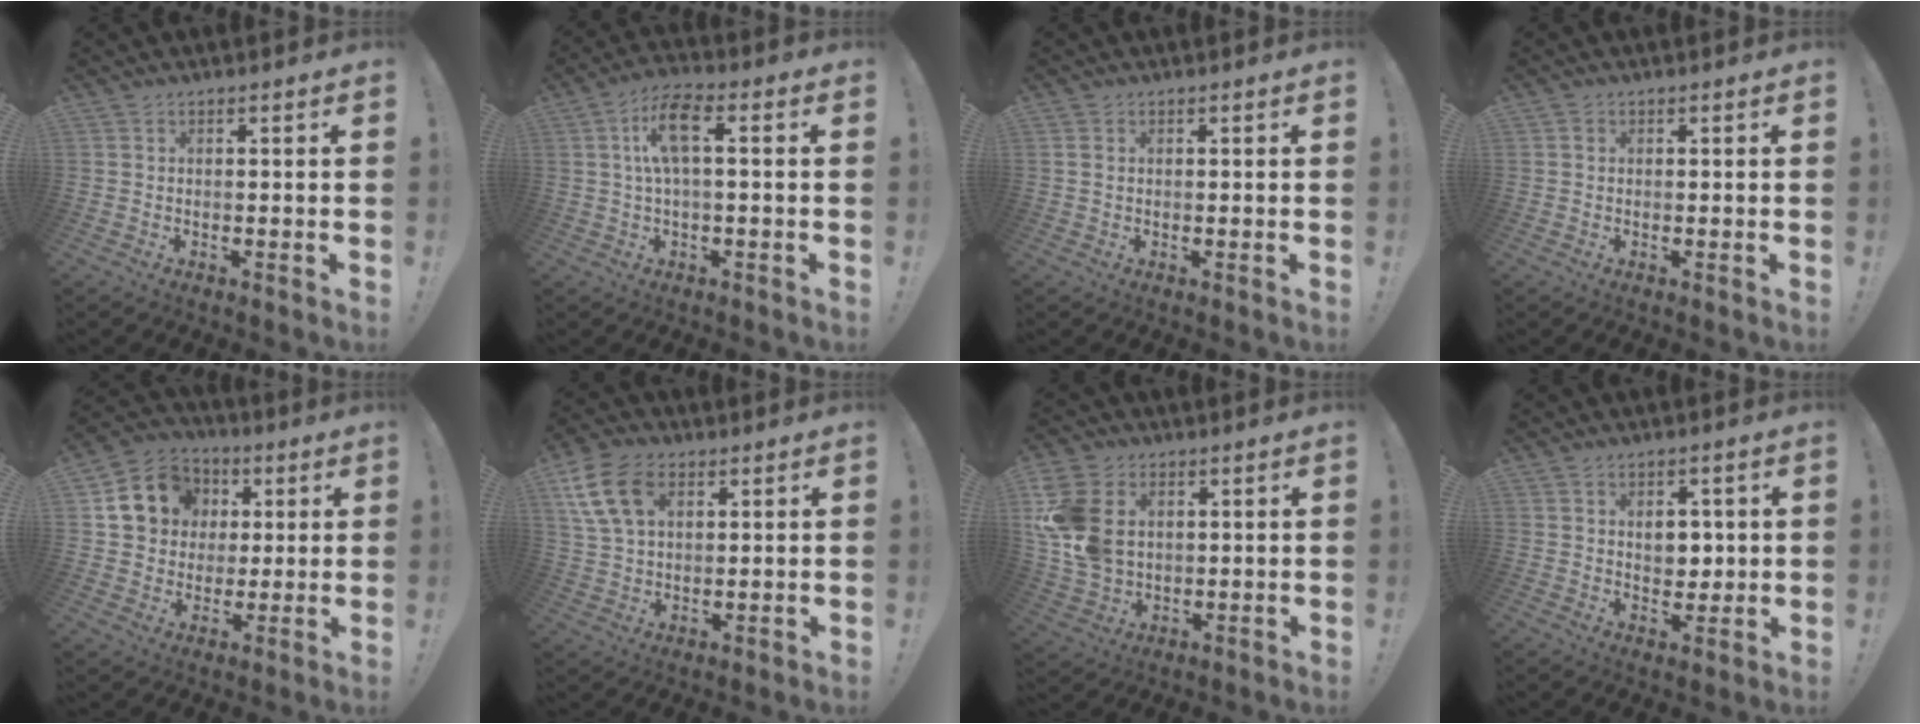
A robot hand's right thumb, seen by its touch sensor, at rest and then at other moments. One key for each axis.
{"total": 9.9, "fx": 1.2, "fy": 3.8, "fz": 9.0, "tx": -0.165, "ty": 0.017, "tz": 0.022}
{"total": 0.8, "fx": 0.2, "fy": 0.7, "fz": 0.3, "tx": -0.009, "ty": 0.004, "tz": 0.004}
{"total": 0.7, "fx": 0.1, "fy": 0.7, "fz": 0.2, "tx": 0.003, "ty": 0.001, "tz": 0.000}
{"total": 15.1, "fx": 4.4, "fy": 13.0, "fz": 6.4, "tx": -0.084, "ty": -0.007, "tz": 0.100}
{"total": 14.5, "fx": 6.1, "fy": 9.5, "fz": 9.0, "tx": -0.169, "ty": -0.016, "tz": 0.121}
{"total": 15.6, "fx": 3.2, "fy": 11.8, "fz": 9.7, "tx": -0.193, "ty": -0.010, "tz": 0.061}
{"total": 5.7, "fx": 1.4, "fy": 4.6, "fz": 3.1, "tx": -0.033, "ty": -0.005, "tz": 0.024}